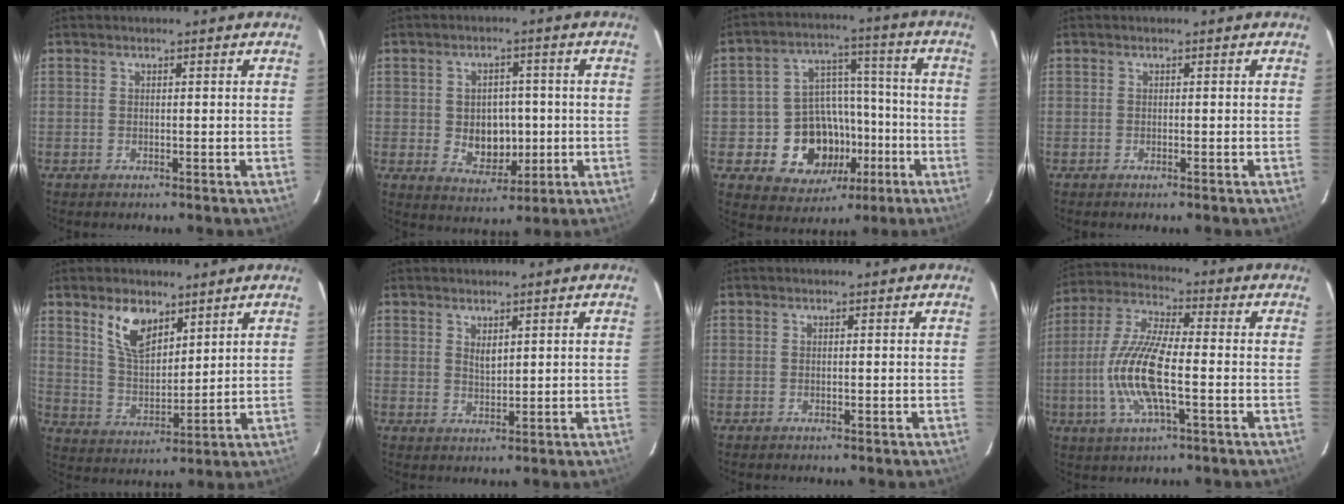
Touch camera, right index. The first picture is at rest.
{"total": 7.5, "force": [-0.6, 6.0, 4.5], "torque": [-0.085, 0.002, 0.007]}
{"total": 14.4, "force": [-5.1, 12.2, 5.8], "torque": [-0.121, 0.040, -0.053]}
{"total": 0.0}
{"total": 9.2, "force": [5.6, 4.6, 5.6], "torque": [-0.102, 0.008, 0.115]}
{"total": 2.3, "force": [1.4, 1.2, 1.4], "torque": [-0.021, -0.002, 0.026]}
{"total": 0.0}
{"total": 13.8, "force": [-2.9, 3.5, 13.0], "torque": [-0.274, -0.002, -0.062]}